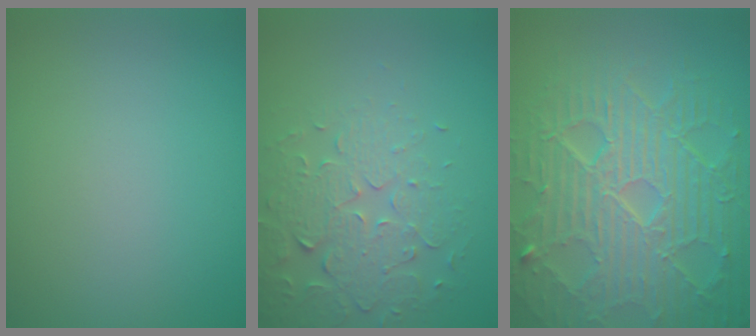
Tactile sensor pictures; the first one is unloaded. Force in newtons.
{"total": 3.8, "press": 3.4, "slide": 1.6}
{"total": 10.4, "press": 6.7, "slide": 7.9}